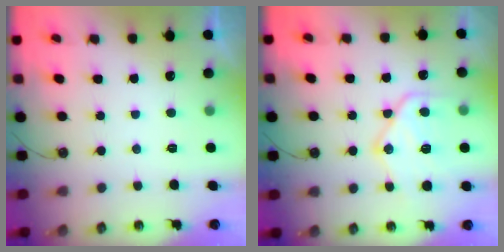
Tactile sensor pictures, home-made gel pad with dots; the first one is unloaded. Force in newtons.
{"total": 17.2, "press": 17.1, "slide": 1.8}